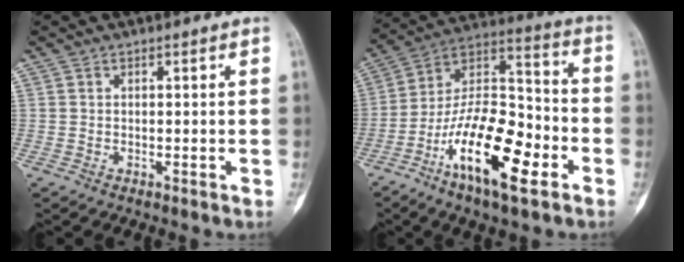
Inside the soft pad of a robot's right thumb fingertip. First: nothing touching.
{"total": 20.4, "force": [-8.8, 7.8, 16.7], "torque": [-0.282, 0.055, -0.154]}